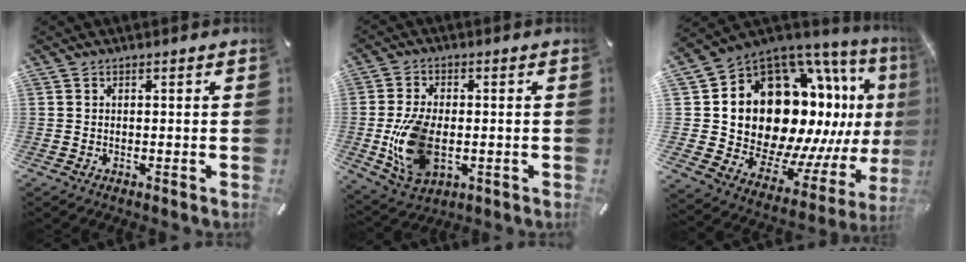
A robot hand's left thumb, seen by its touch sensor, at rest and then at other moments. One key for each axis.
{"total": 12.7, "fx": -1.8, "fy": 7.9, "fz": 9.8, "tx": -0.216, "ty": -0.013, "tz": -0.027}
{"total": 19.9, "fx": 6.6, "fy": 14.5, "fz": 11.9, "tx": -0.207, "ty": -0.105, "tz": 0.150}